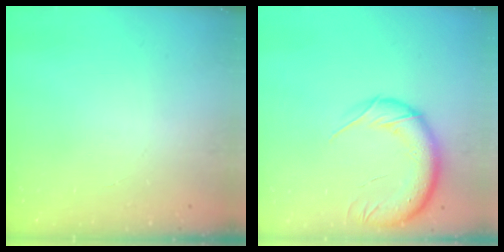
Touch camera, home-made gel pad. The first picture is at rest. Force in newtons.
{"total": 14.6, "press": 14.1, "slide": 3.6}